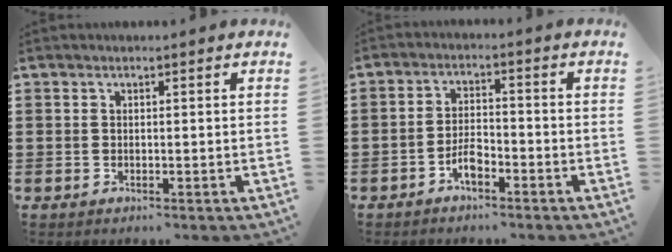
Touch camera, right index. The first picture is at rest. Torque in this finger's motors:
{"motor_torque": [2.14, 0.00, 0.49, 0.06]}